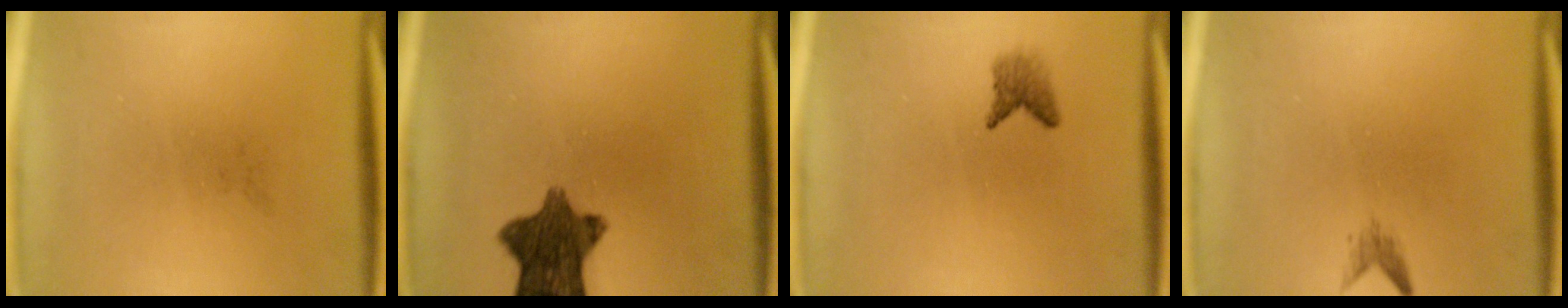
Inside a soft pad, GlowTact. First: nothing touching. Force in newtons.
{"total": 10.2}
{"total": 1.9}
{"total": 1.1}